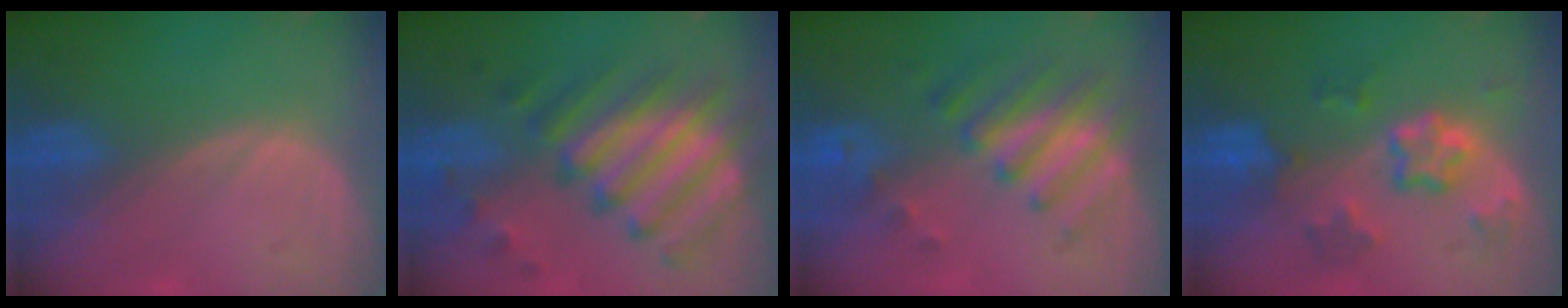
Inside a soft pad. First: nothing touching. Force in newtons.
{"total": 10.2, "press": 9.9, "slide": 2.6}
{"total": 7.9, "press": 6.9, "slide": 3.9}
{"total": 7.1, "press": 6.3, "slide": 3.4}